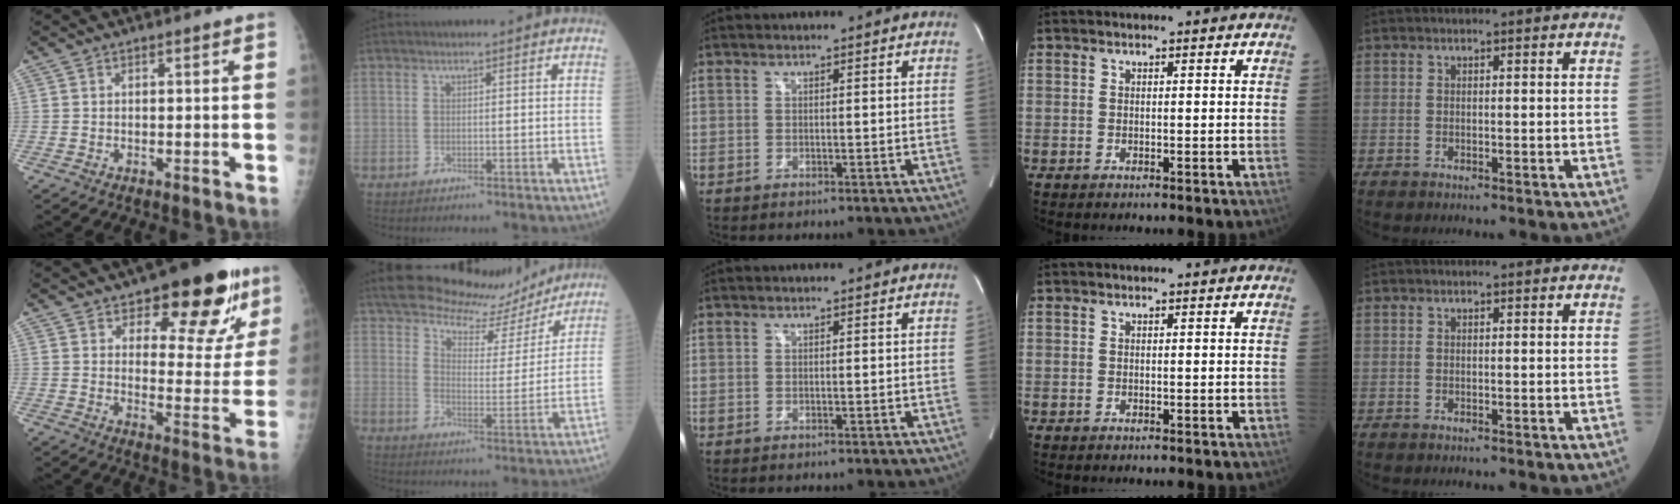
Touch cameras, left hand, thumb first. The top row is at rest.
{"thumb": {"total": 17.5, "force": [10.8, 7.8, 11.3], "torque": [-0.083, -0.059, 0.148]}, "index": {"total": 12.9, "force": [11.7, 4.1, 3.7], "torque": [-0.059, 0.002, 0.160]}}